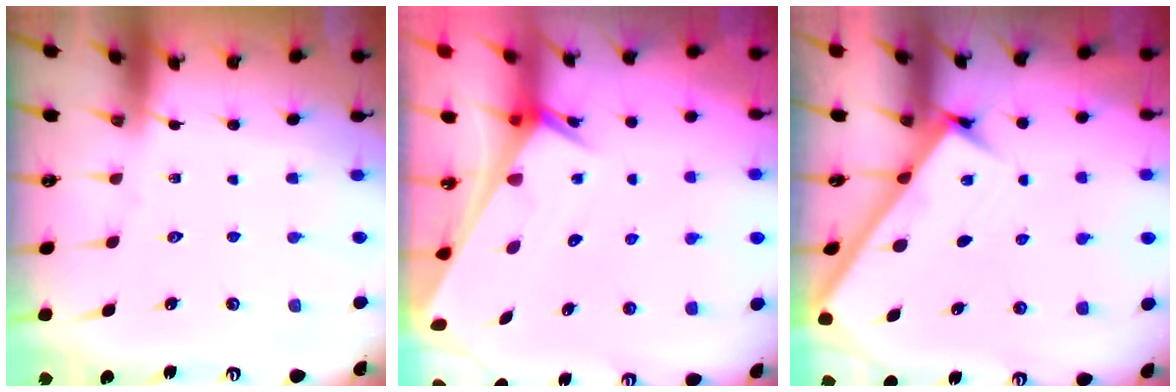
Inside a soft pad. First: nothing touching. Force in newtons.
{"total": 2.6, "press": 2.6, "slide": 0.1}
{"total": 2.9, "press": 2.8, "slide": 0.4}